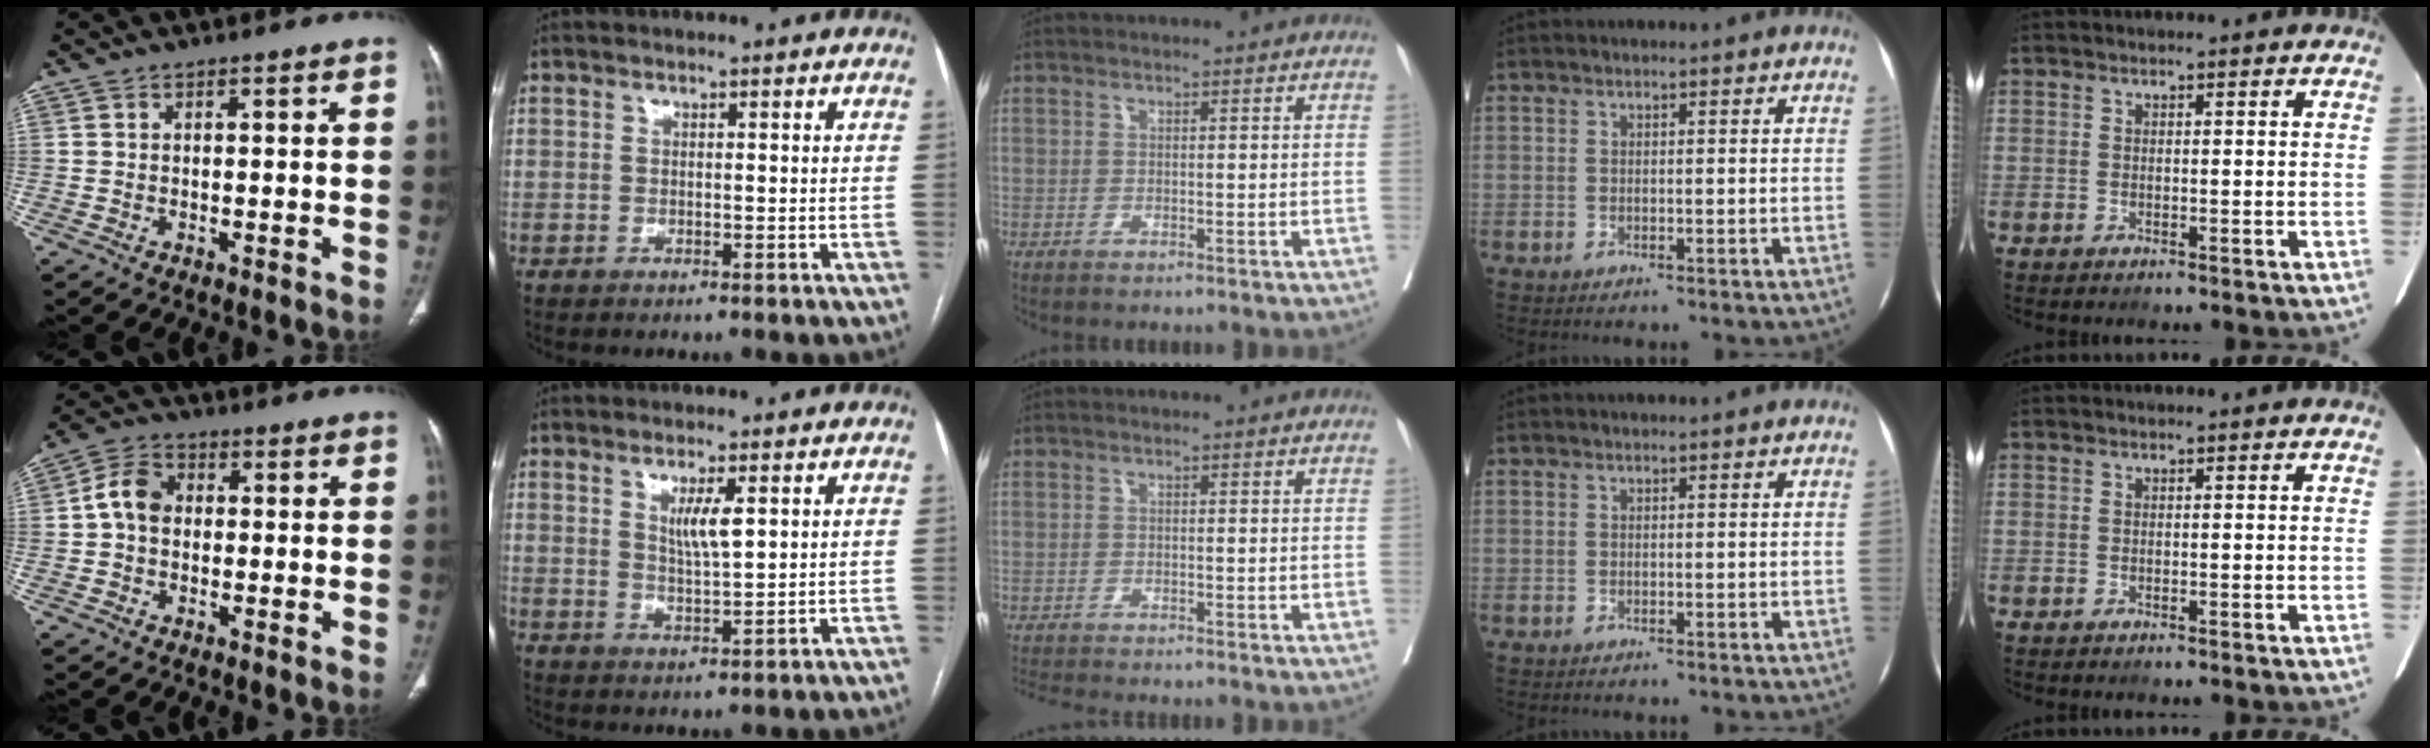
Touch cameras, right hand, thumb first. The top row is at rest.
{"thumb": {"total": 6.3, "force": [0.1, 5.0, 4.0], "torque": [-0.062, 0.019, -0.009]}, "index": {"total": 4.4, "force": [1.6, 0.7, 4.0], "torque": [-0.075, -0.005, 0.032]}, "middle": {"total": 3.5, "force": [-3.3, -0.4, 1.0], "torque": [-0.019, -0.016, -0.056]}}